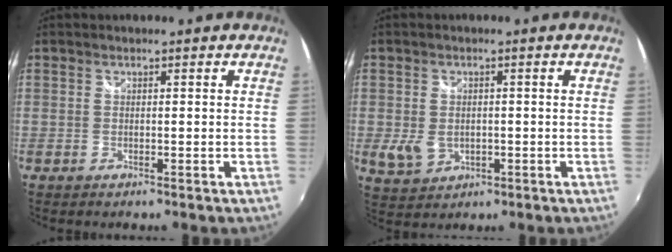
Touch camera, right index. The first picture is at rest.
{"total": 5.4, "force": [-0.8, 4.0, 3.6], "torque": [-0.078, -0.005, -0.007]}